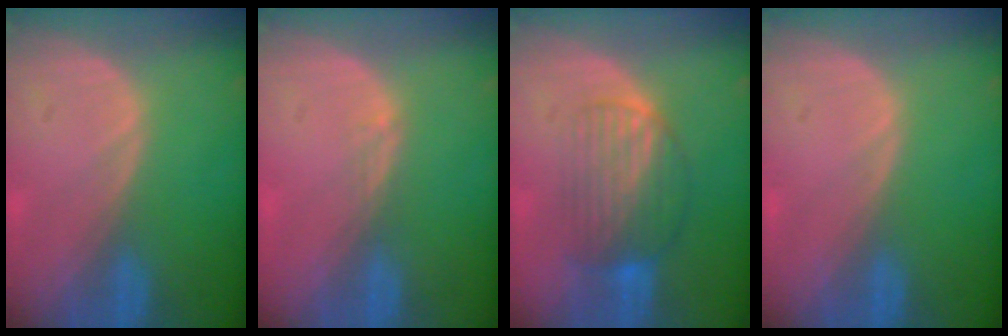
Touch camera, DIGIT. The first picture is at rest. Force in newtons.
{"total": 1.0, "press": 0.7, "slide": 0.7}
{"total": 7.1, "press": 6.6, "slide": 2.7}
{"total": 0.0}